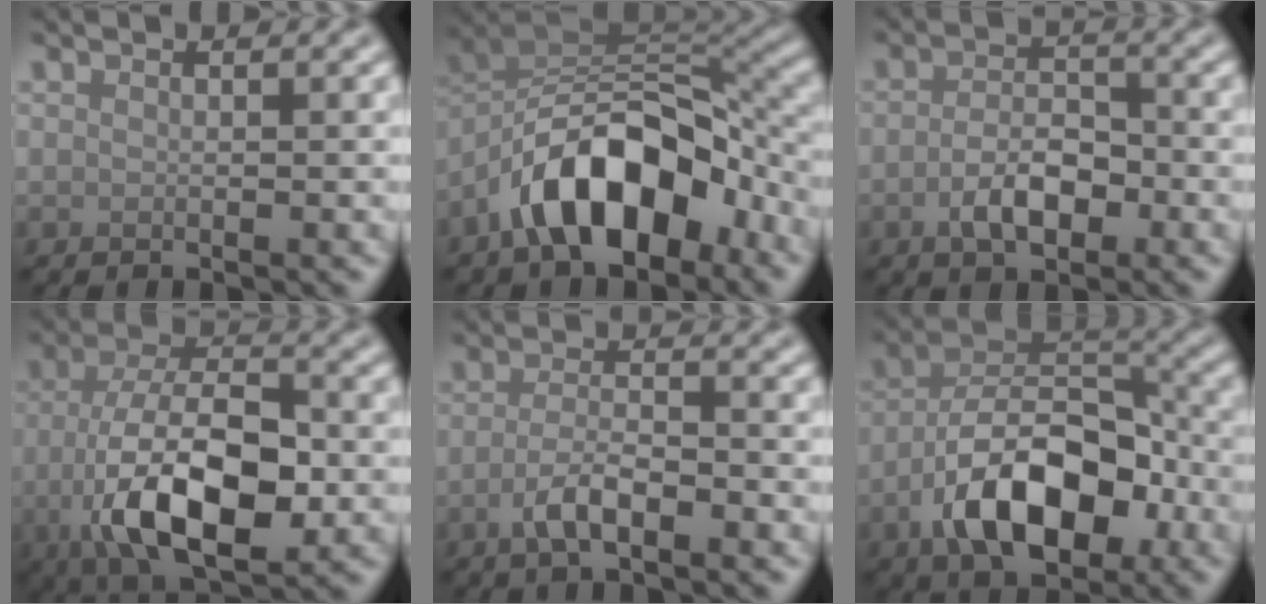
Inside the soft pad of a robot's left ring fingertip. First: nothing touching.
{"total": 10.2, "force": [-5.7, 4.9, 6.9], "torque": [-0.097, 0.020, -0.108]}
{"total": 3.7, "force": [-1.4, 1.9, 2.8], "torque": [-0.053, 0.003, -0.029]}
{"total": 11.0, "force": [-3.5, 5.0, 9.2], "torque": [-0.171, -0.006, -0.064]}
{"total": 3.3, "force": [-1.6, 1.0, 2.7], "torque": [-0.056, 0.003, -0.034]}
{"total": 10.1, "force": [-4.6, 5.1, 7.4], "torque": [-0.124, 0.013, -0.088]}